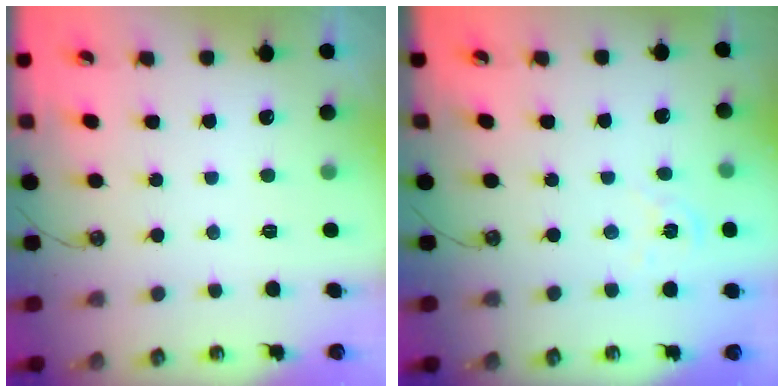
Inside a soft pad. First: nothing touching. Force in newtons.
{"total": 2.1, "press": 2.1, "slide": 0.2}